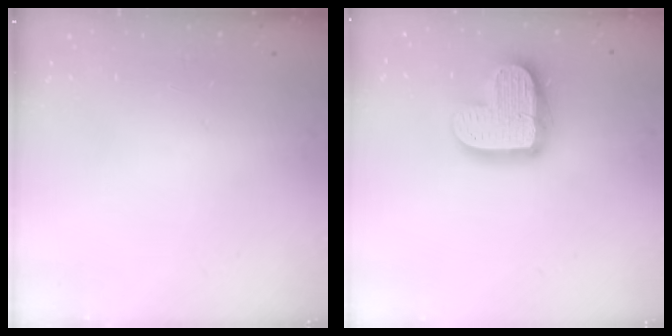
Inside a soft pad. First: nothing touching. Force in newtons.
{"total": 16.4, "press": 16.4, "slide": 1.1}